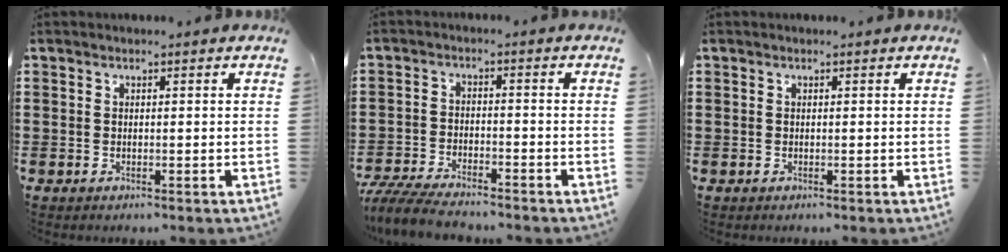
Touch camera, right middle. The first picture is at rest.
{"total": 5.8, "force": [-5.4, 0.7, 1.9], "torque": [-0.047, -0.004, -0.108]}
{"total": 0.0}